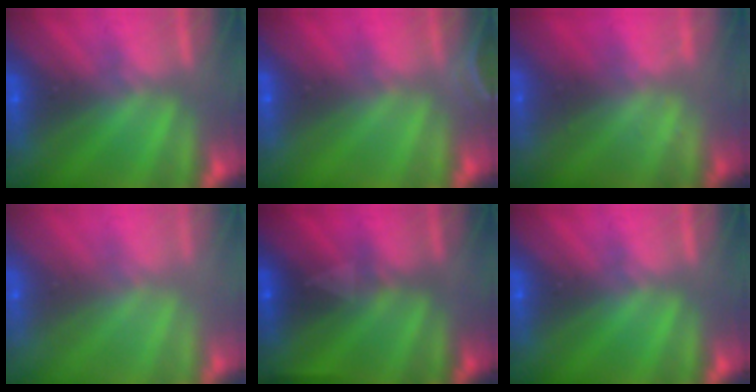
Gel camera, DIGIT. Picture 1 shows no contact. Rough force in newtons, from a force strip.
{"total": 2.5}
{"total": 2.3}
{"total": 7.7}
{"total": 3.0}
{"total": 0.0}